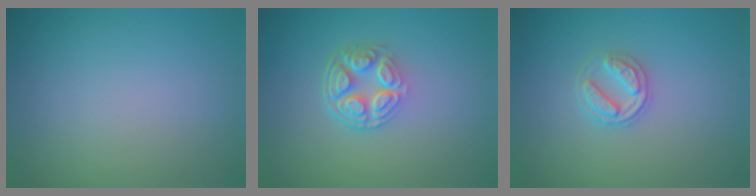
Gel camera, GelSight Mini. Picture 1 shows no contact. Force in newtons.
{"total": 4.7, "press": 3.3, "slide": 3.3}
{"total": 2.6, "press": 2.5, "slide": 0.5}